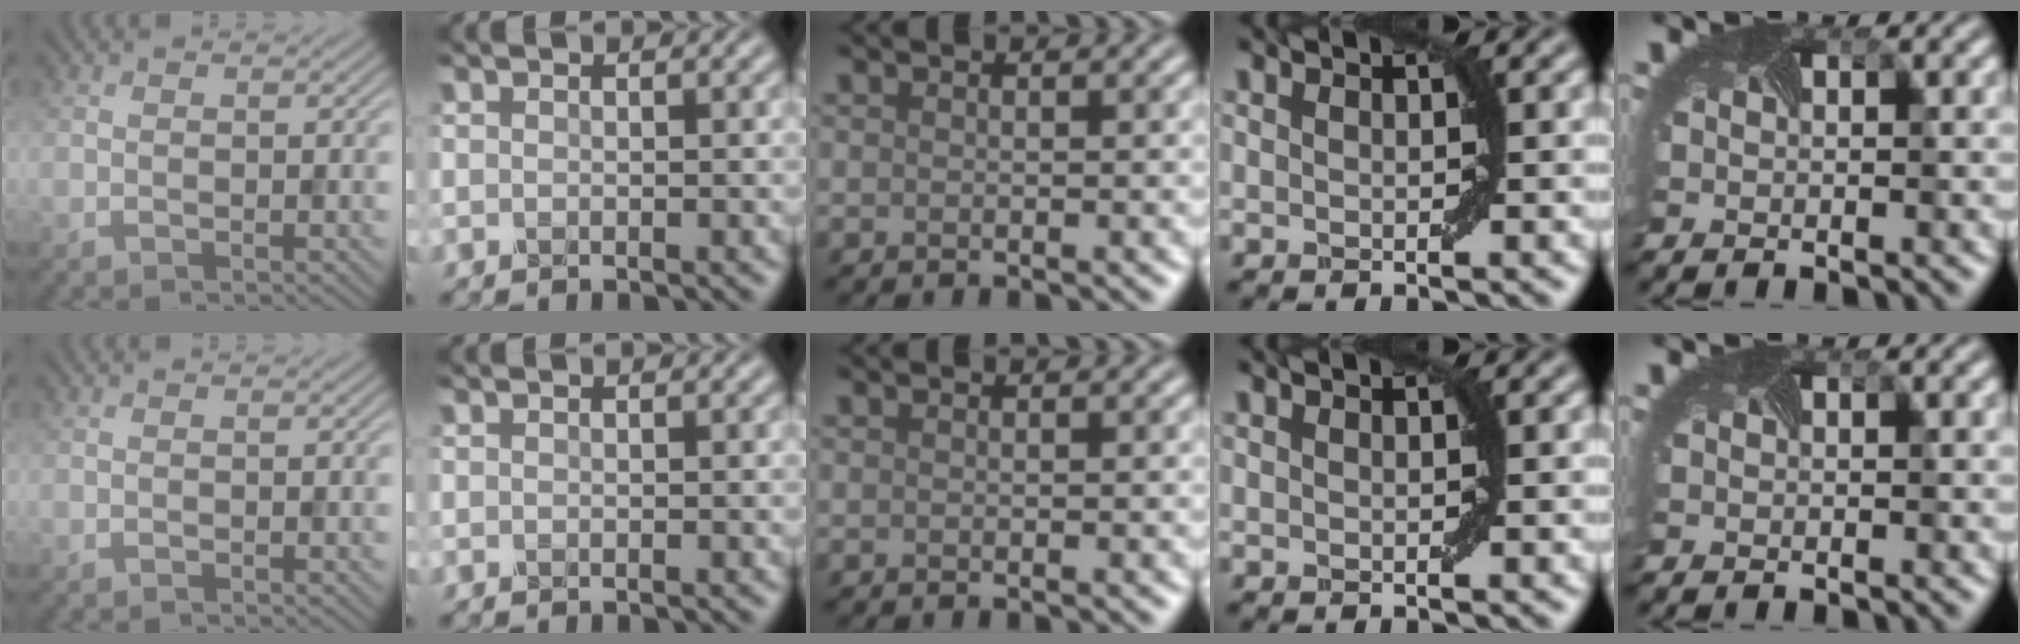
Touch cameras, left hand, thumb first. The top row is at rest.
{}